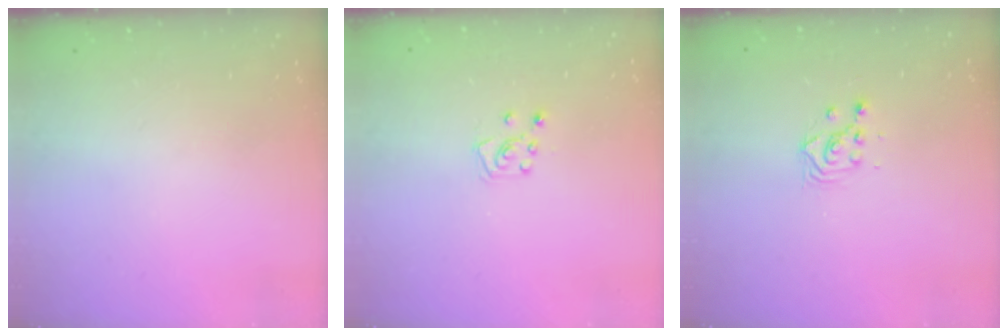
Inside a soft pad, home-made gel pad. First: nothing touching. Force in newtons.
{"total": 6.2, "press": 6.1, "slide": 0.6}
{"total": 2.8, "press": 2.8, "slide": 0.2}